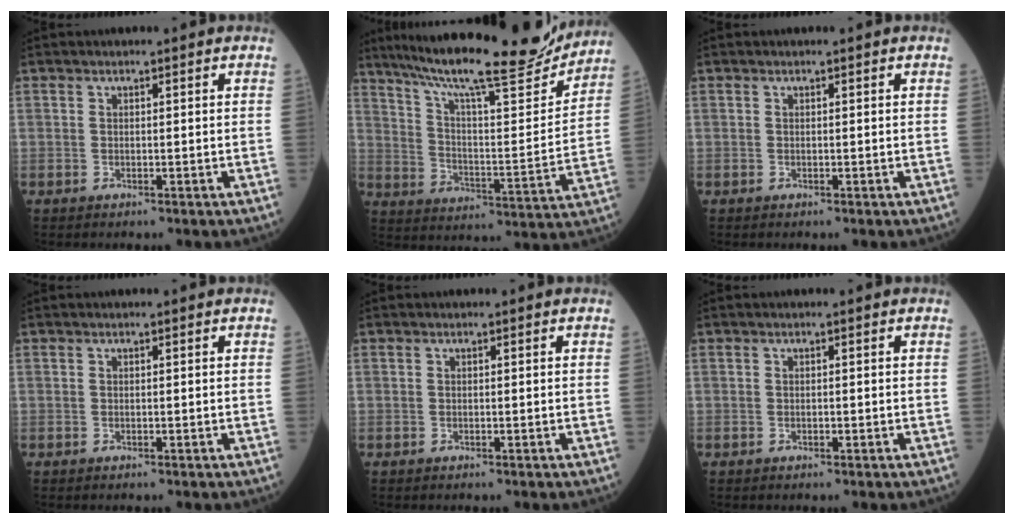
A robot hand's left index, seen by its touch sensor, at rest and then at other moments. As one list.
[{"total": 23.0, "force": [20.2, 2.2, 10.9], "torque": [-0.184, -0.020, 0.293]}, {"total": 0.0}, {"total": 0.0}, {"total": 0.0}, {"total": 0.0}]